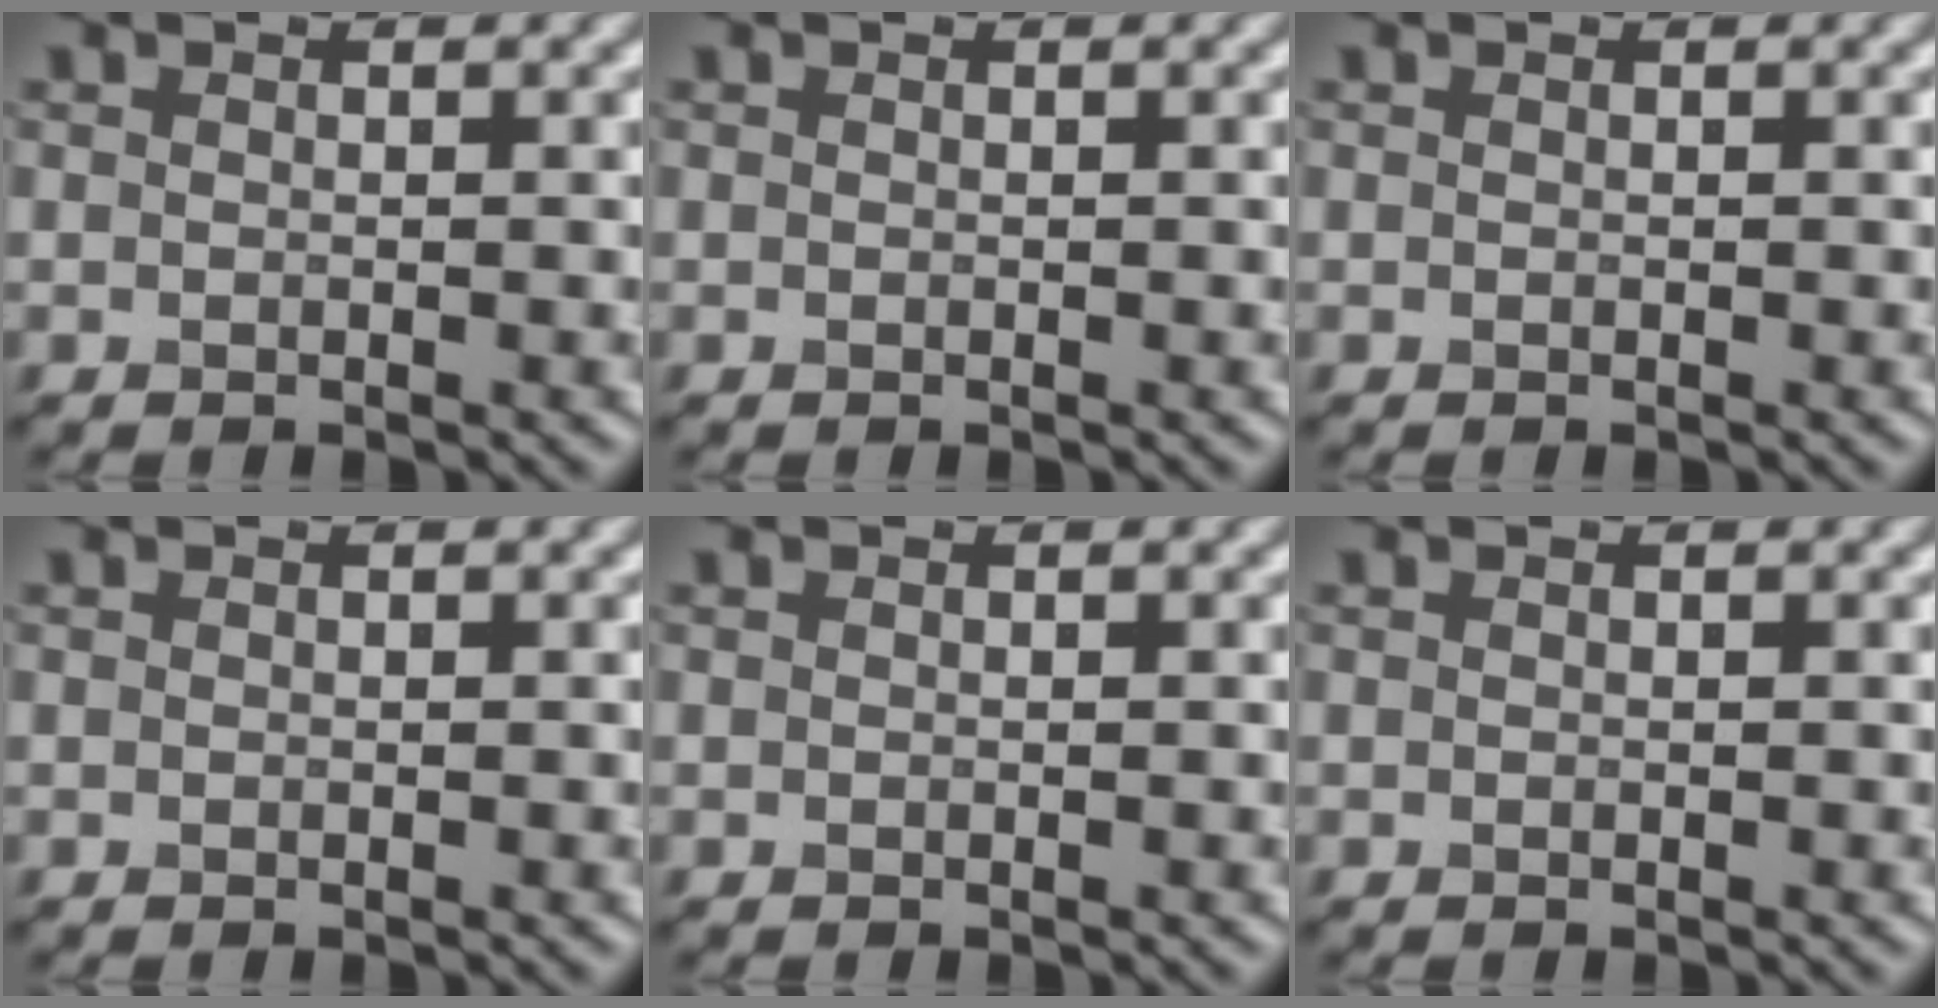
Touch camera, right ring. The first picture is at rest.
{"total": 0.0}
{"total": 0.0}
{"total": 0.0}
{"total": 0.0}
{"total": 0.0}